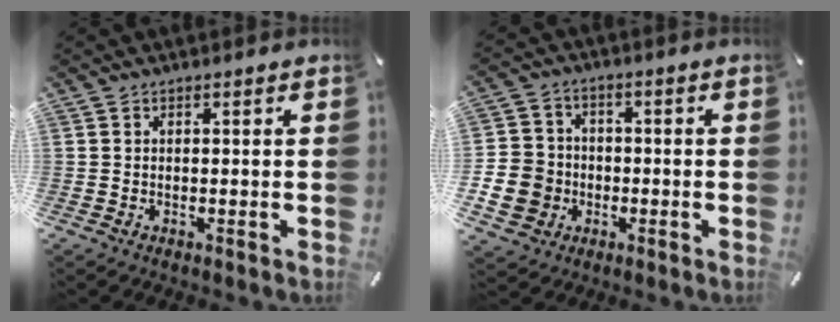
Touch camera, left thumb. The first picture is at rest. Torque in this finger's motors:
{"motor_torque": [0.18, 1.69, 0.19, -0.03, 0.03]}